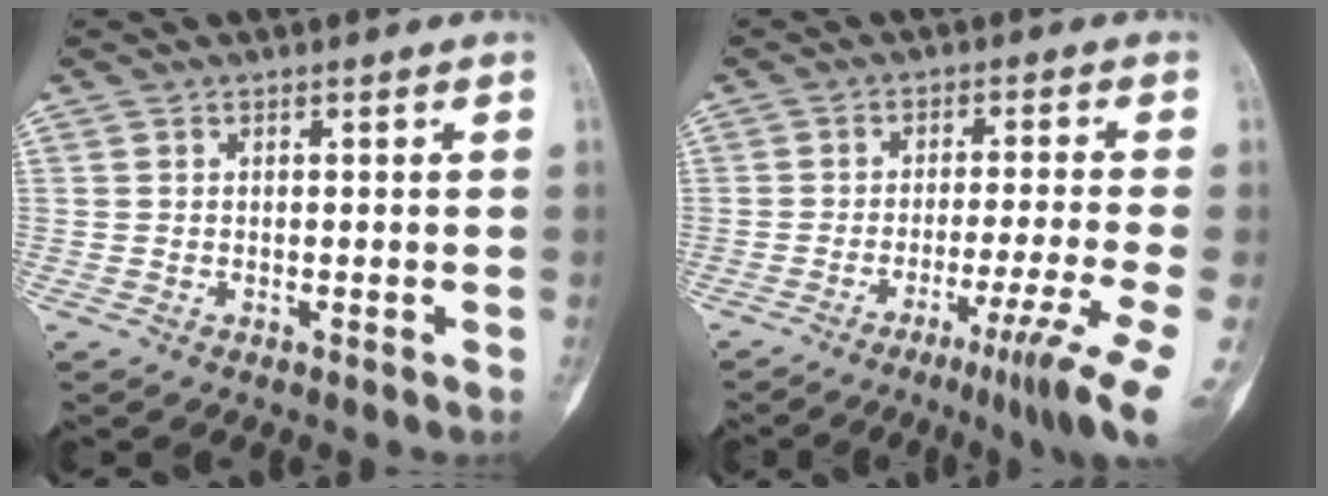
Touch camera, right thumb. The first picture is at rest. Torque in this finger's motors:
{"motor_torque": [0.38, -0.14, 0.47, -0.48, 0.04]}